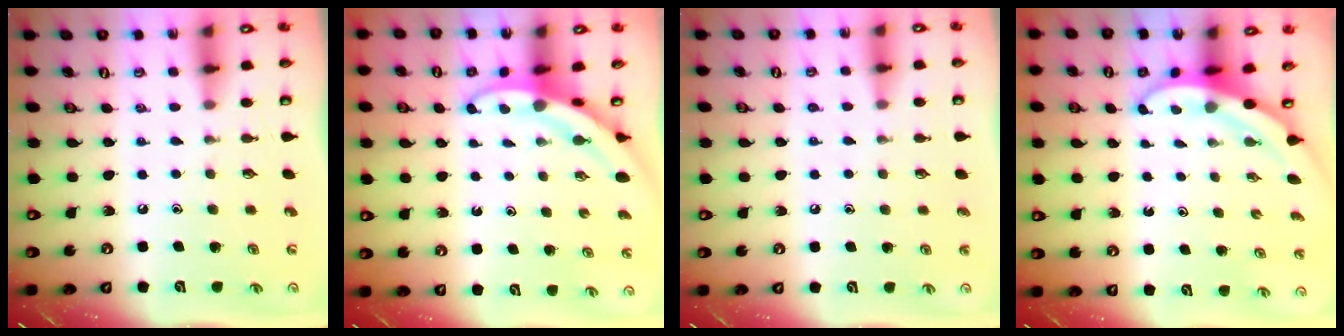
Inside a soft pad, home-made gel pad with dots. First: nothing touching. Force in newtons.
{"total": 3.7, "press": 3.7, "slide": 0.5}
{"total": 3.1, "press": 3.1, "slide": 0.3}
{"total": 3.2, "press": 3.2, "slide": 0.0}